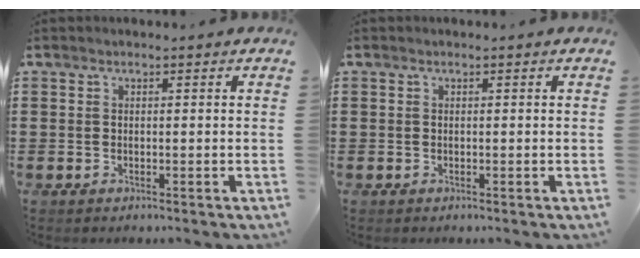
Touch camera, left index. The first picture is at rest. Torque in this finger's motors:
{"motor_torque": [0.00, 0.00, 0.00, 0.01]}